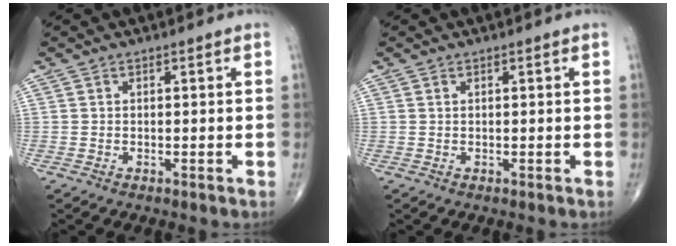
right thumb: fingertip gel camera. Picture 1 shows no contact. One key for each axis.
{"total": 0.0}